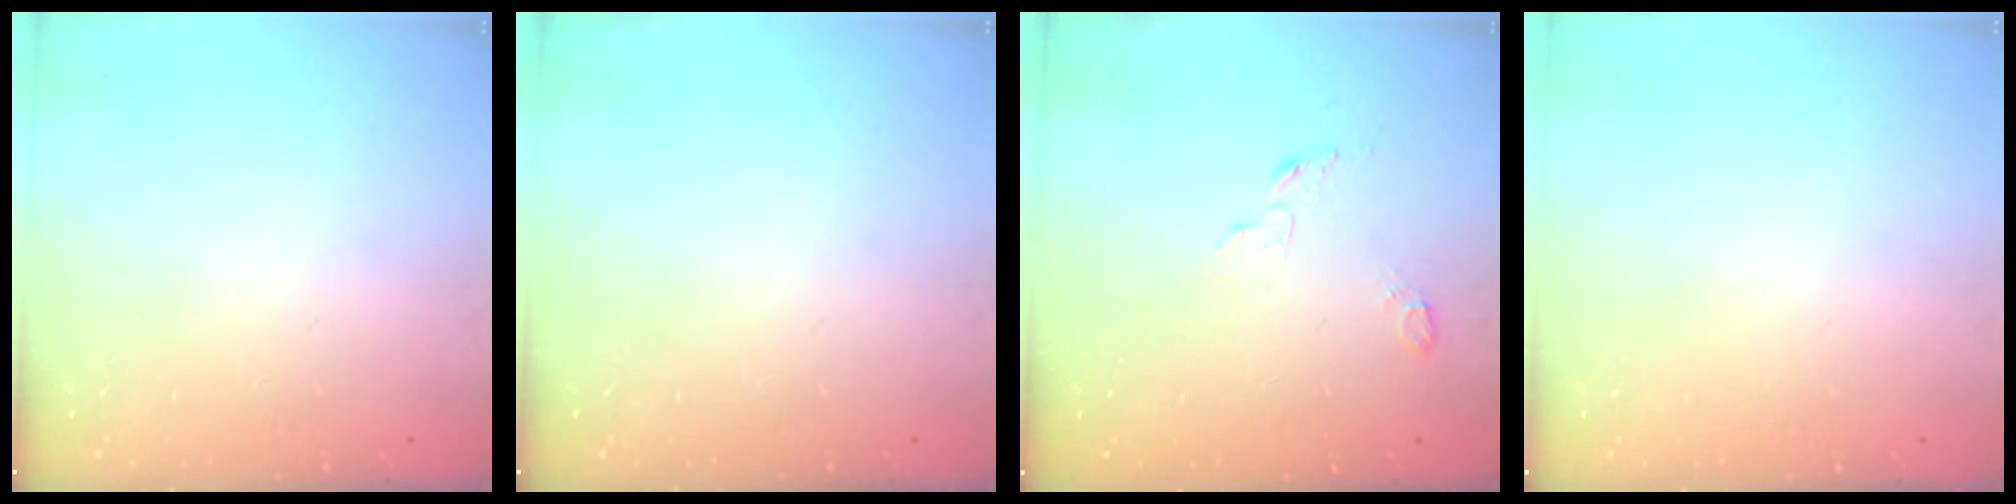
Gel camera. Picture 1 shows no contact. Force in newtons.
{"total": 0.0}
{"total": 3.7, "press": 3.6, "slide": 0.4}
{"total": 3.6, "press": 1.4, "slide": 3.3}